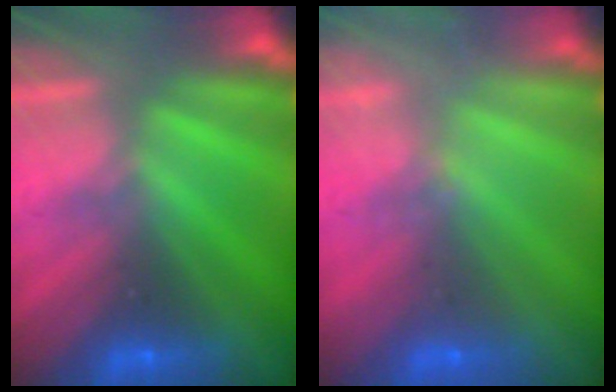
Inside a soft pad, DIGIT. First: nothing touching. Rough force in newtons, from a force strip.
{"total": 2.4}